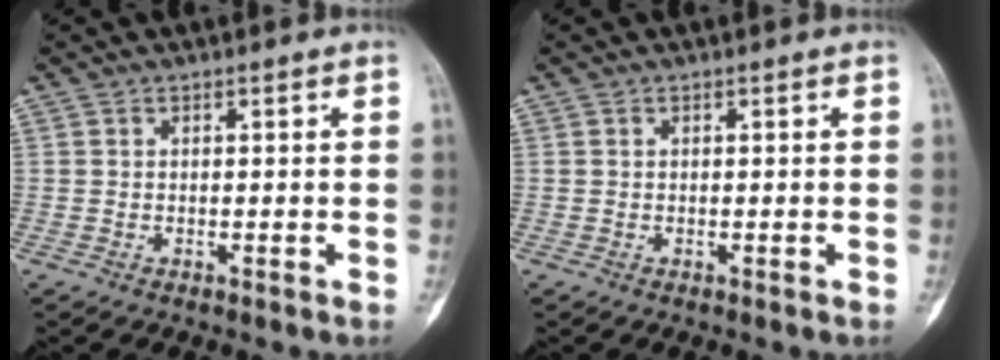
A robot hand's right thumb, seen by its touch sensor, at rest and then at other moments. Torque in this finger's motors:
{"motor_torque": [-0.44, 0.13, 0.39, 0.09, -0.08]}